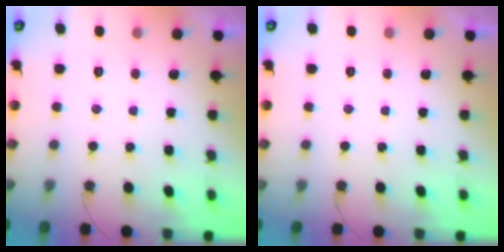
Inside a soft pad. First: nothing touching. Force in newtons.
{"total": 0.0}